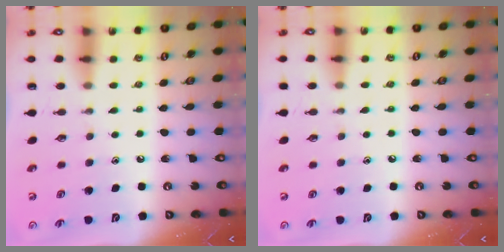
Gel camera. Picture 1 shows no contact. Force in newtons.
{"total": 2.6, "press": 2.6, "slide": 0.3}